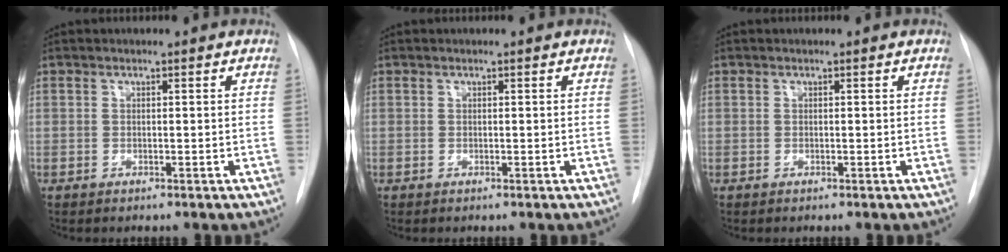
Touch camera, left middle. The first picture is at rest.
{"total": 0.0}
{"total": 0.0}